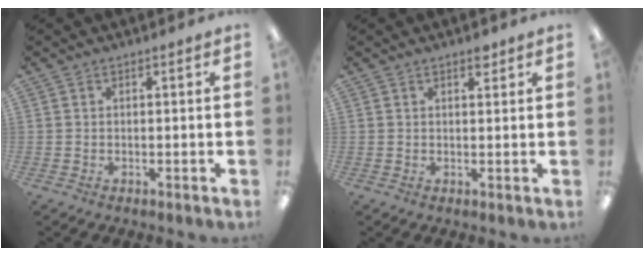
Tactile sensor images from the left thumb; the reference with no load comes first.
{"total": 2.0, "force": [1.6, 0.7, 0.9], "torque": [-0.004, -0.007, 0.025]}